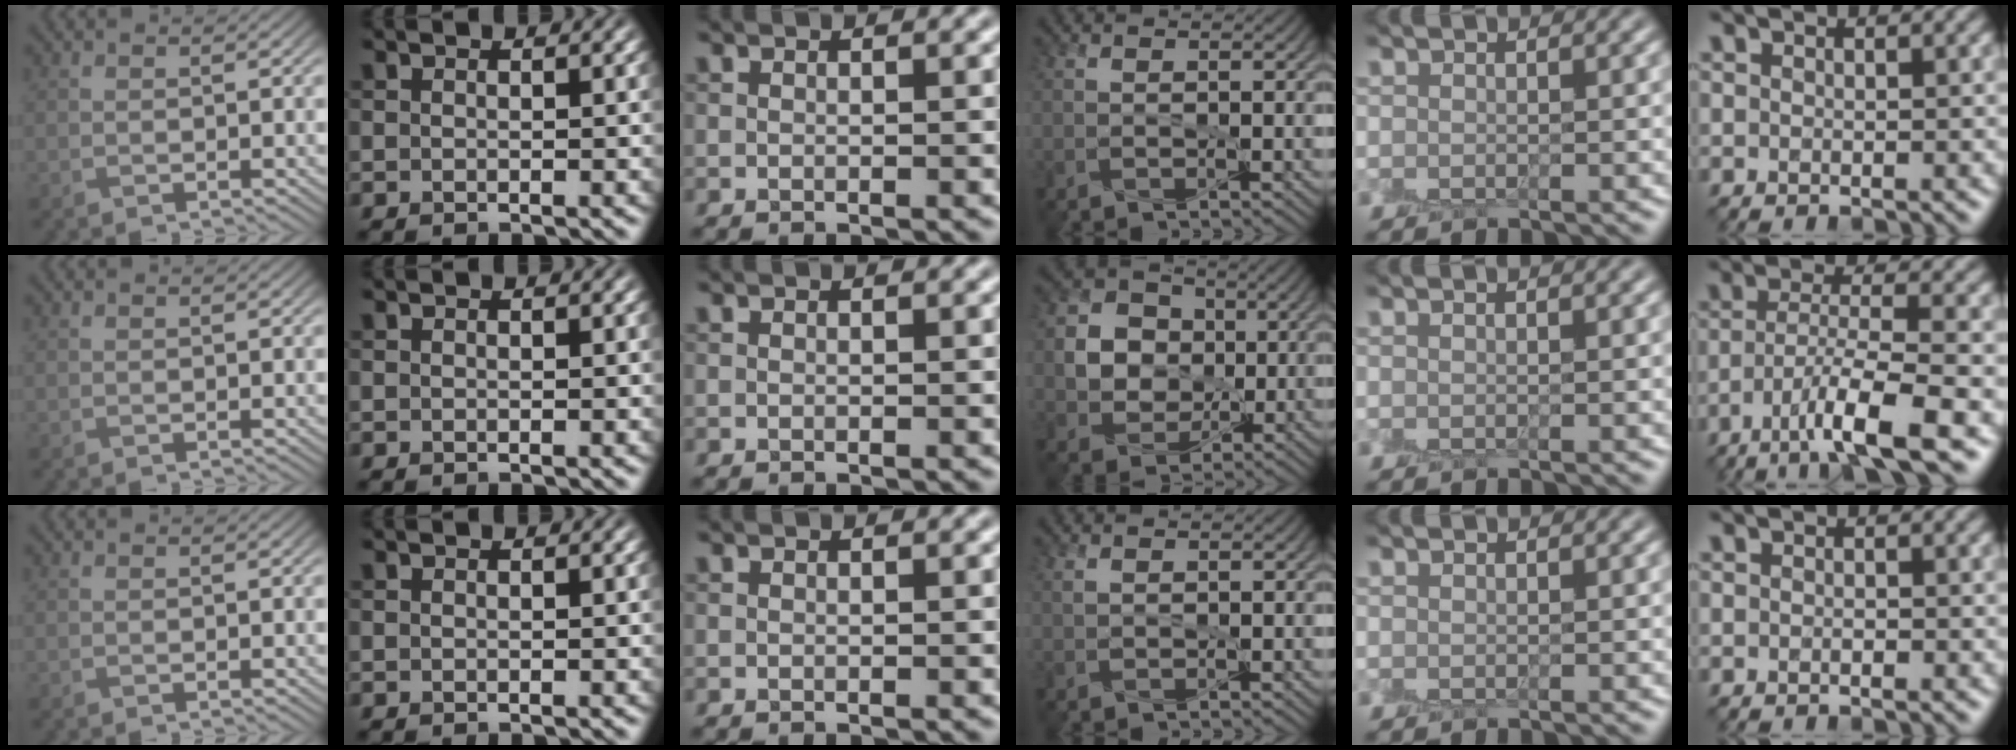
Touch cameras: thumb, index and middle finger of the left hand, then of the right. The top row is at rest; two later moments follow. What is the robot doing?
{"motion": "peel", "object": "sticky note"}